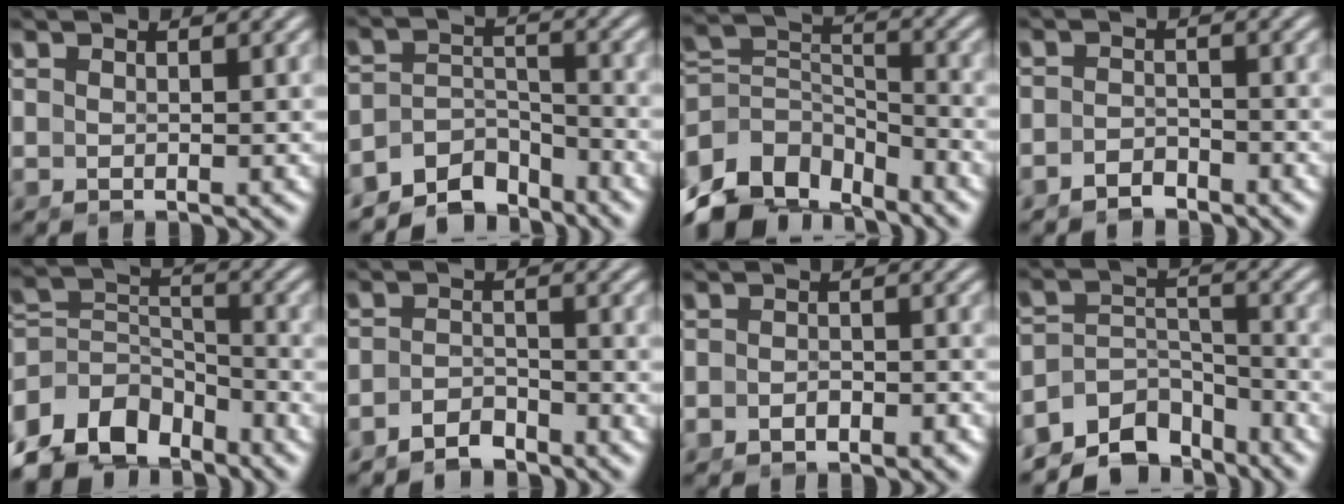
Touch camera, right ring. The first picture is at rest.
{"total": 8.5, "force": [-6.2, 4.9, 2.9], "torque": [-0.051, -0.035, -0.093]}
{"total": 12.1, "force": [-5.4, 8.8, 6.3], "torque": [-0.137, -0.070, -0.065]}
{"total": 2.6, "force": [-2.5, 0.8, 0.1], "torque": [0.001, -0.012, -0.039]}
{"total": 11.0, "force": [-5.3, 7.8, 5.6], "torque": [-0.120, -0.069, -0.064]}
{"total": 3.8, "force": [-3.4, 1.5, 0.8], "torque": [-0.012, -0.018, -0.053]}
{"total": 2.2, "force": [-1.9, 1.0, 0.4], "torque": [-0.006, -0.004, -0.032]}
{"total": 9.9, "force": [-6.9, 5.9, 3.7], "torque": [-0.067, -0.042, -0.100]}